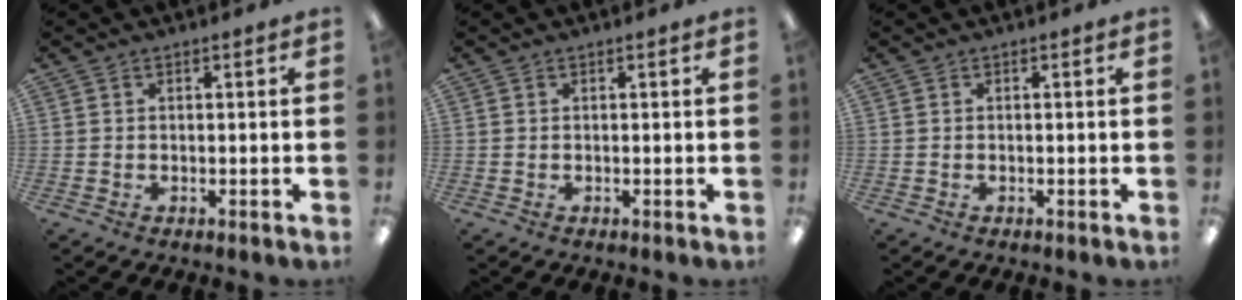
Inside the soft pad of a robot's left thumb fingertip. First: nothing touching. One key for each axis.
{"total": 0.0}
{"total": 0.0}